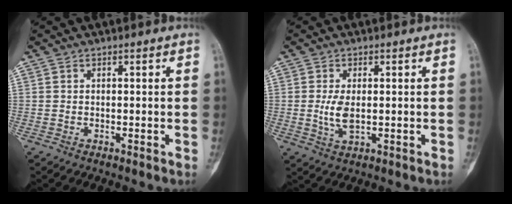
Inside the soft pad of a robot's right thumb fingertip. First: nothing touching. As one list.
[{"total": 4.2, "force": [0.0, 2.0, 3.7], "torque": [-0.080, -0.010, 0.004]}]